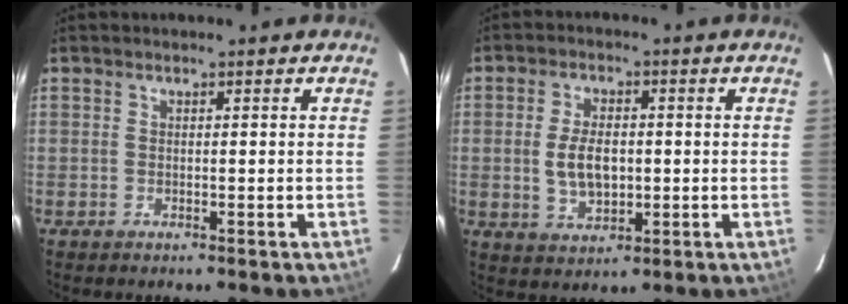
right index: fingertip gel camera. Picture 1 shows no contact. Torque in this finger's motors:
{"motor_torque": [0.16, 0.10, 0.08, 0.07]}